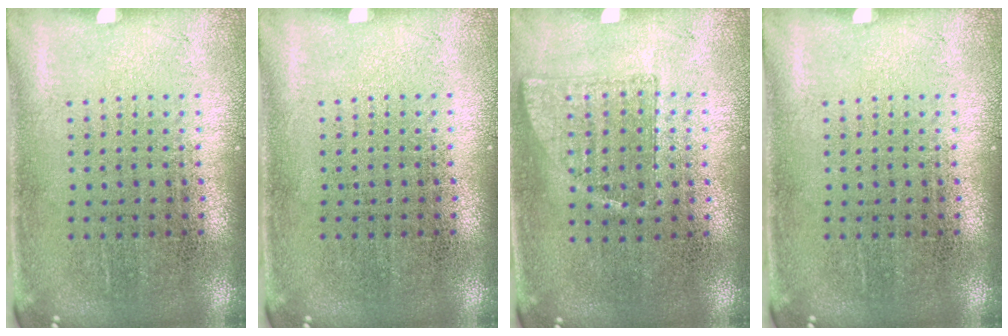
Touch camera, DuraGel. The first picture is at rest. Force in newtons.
{"total": 0.0}
{"total": 0.7, "press": 0.7, "slide": 0.2}
{"total": 0.0}